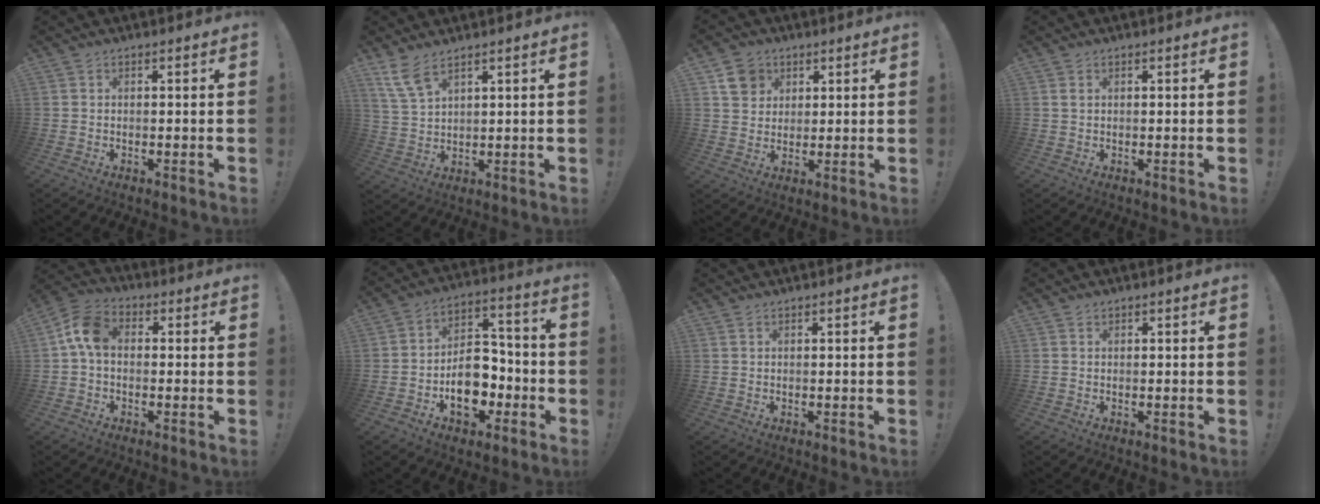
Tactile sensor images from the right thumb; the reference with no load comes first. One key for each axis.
{"total": 7.3, "fx": 5.6, "fy": 2.7, "fz": 3.9, "tx": -0.072, "ty": -0.029, "tz": 0.107}
{"total": 8.2, "fx": 4.1, "fy": 6.7, "fz": 2.4, "tx": -0.023, "ty": -0.018, "tz": 0.080}
{"total": 0.9, "fx": 0.4, "fy": 0.4, "fz": 0.7, "tx": -0.010, "ty": -0.002, "tz": 0.007}
{"total": 9.1, "fx": 0.7, "fy": 6.0, "fz": 6.8, "tx": -0.129, "ty": 0.015, "tz": 0.020}
{"total": 13.9, "fx": -5.2, "fy": 9.6, "fz": 8.6, "tx": -0.132, "ty": 0.041, "tz": -0.082}
{"total": 0.8, "fx": 0.7, "fy": 0.3, "fz": 0.3, "tx": 0.001, "ty": -0.003, "tz": 0.011}
{"total": 0.6, "fx": 0.6, "fy": 0.3, "fz": 0.0, "tx": 0.001, "ty": -0.002, "tz": 0.011}